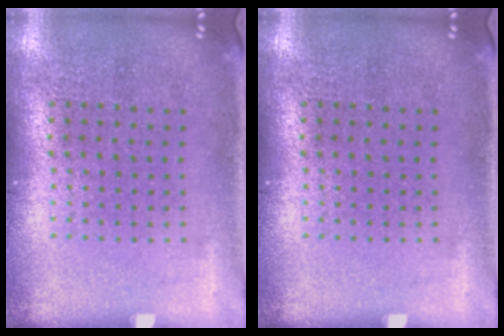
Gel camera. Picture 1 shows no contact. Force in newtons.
{"total": 0.0}